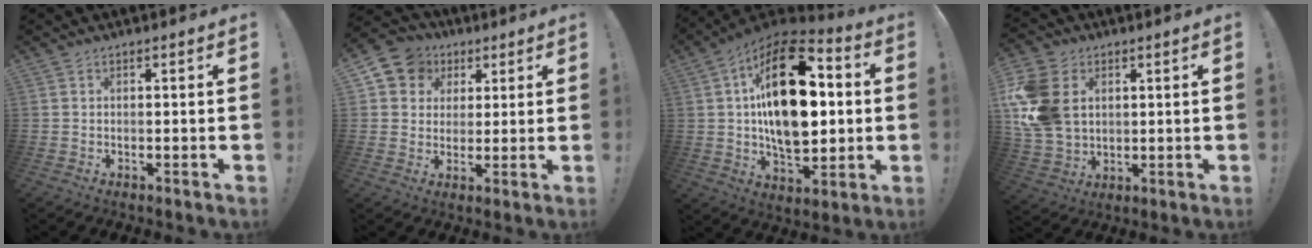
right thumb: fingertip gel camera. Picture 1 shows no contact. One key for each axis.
{"total": 9.2, "fx": 3.1, "fy": 8.3, "fz": 2.3, "tx": -0.028, "ty": -0.014, "tz": 0.064}
{"total": 26.9, "fx": 3.6, "fy": 15.2, "fz": 21.9, "tx": -0.381, "ty": -0.010, "tz": 0.062}
{"total": 17.7, "fx": 3.7, "fy": 13.5, "fz": 10.9, "tx": -0.221, "ty": -0.008, "tz": 0.074}